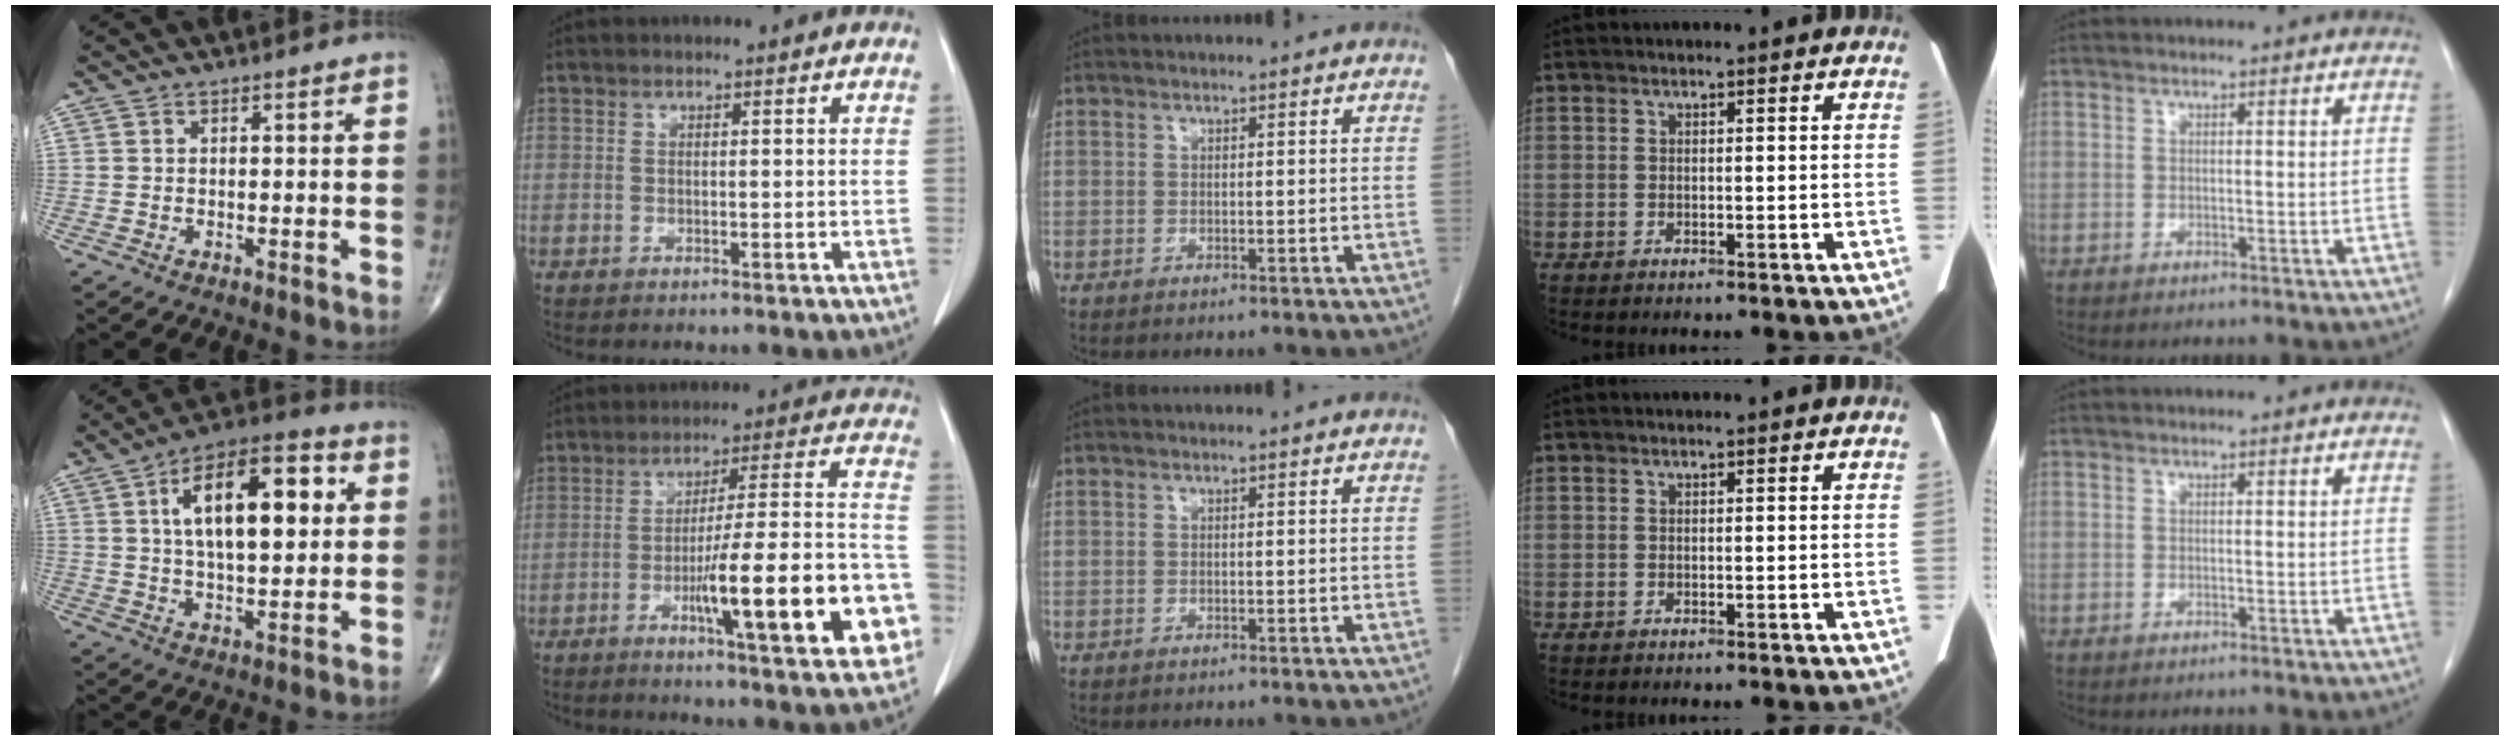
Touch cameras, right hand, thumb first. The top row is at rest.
{"thumb": {"total": 17.9, "force": [4.2, 8.1, 15.5], "torque": [-0.226, 0.011, 0.063]}, "index": {"total": 20.0, "force": [-6.6, 2.6, 18.7], "torque": [-0.223, 0.017, -0.088]}}